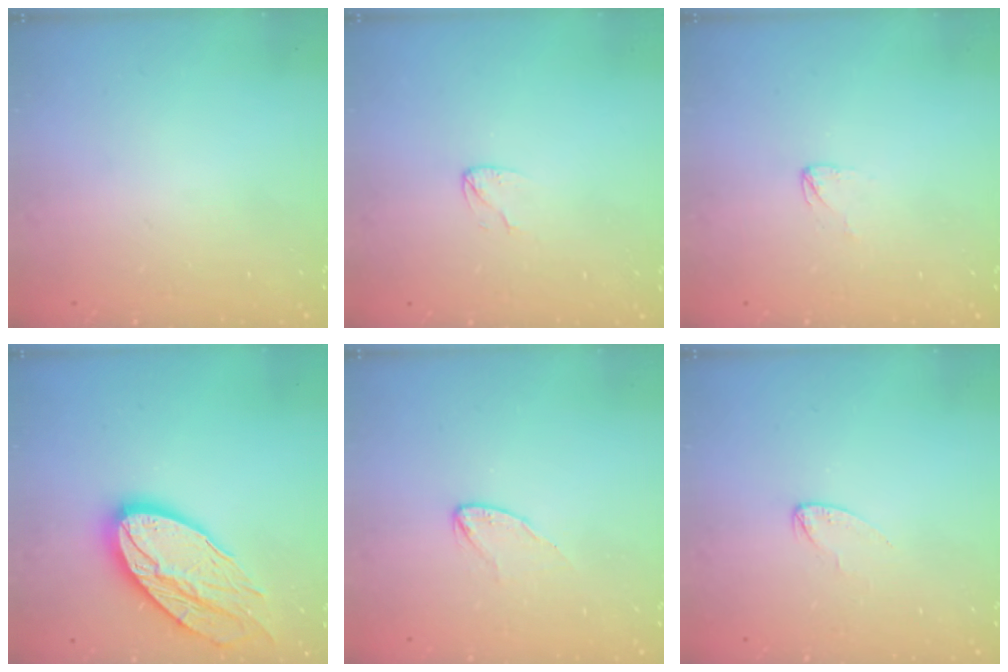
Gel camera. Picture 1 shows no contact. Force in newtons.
{"total": 3.5, "press": 3.5, "slide": 0.2}
{"total": 2.4, "press": 2.4, "slide": 0.2}
{"total": 18.4, "press": 18.4, "slide": 1.7}
{"total": 3.6, "press": 3.6, "slide": 0.4}
{"total": 2.6, "press": 2.6, "slide": 0.2}